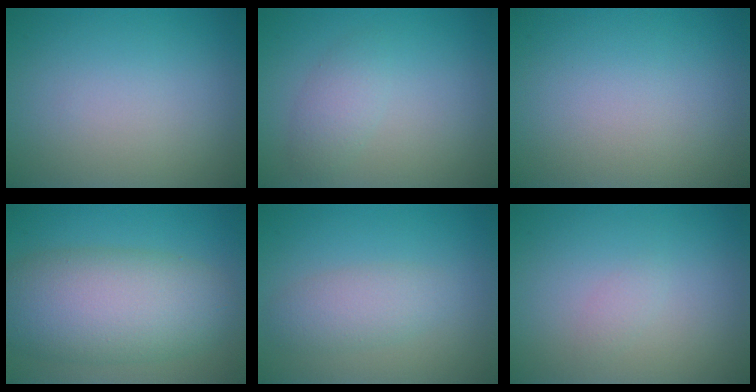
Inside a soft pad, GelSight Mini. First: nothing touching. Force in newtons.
{"total": 1.8, "press": 1.8, "slide": 0.0}
{"total": 0.0}
{"total": 9.5, "press": 9.5, "slide": 0.4}
{"total": 2.6, "press": 2.6, "slide": 0.1}
{"total": 0.7, "press": 0.7, "slide": 0.1}